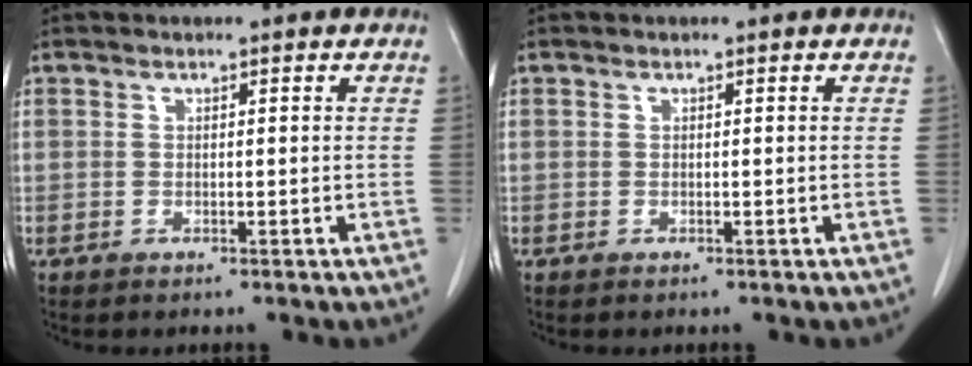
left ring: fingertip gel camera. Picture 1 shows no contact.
{"total": 0.0}